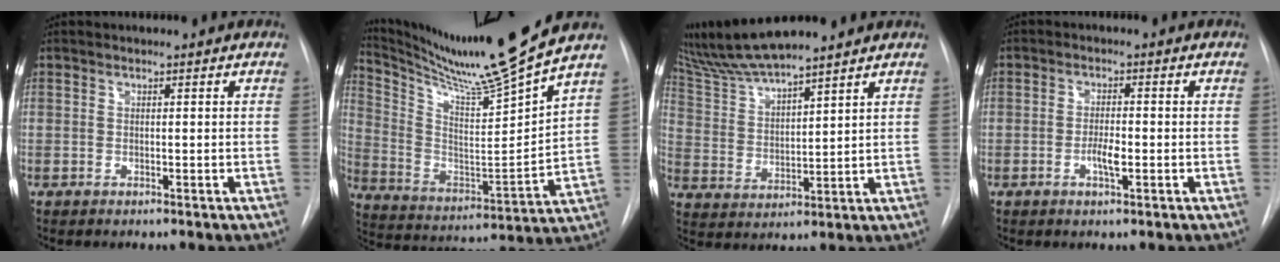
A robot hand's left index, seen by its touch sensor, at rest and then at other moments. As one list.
[{"total": 18.5, "force": [15.8, -2.5, 9.4], "torque": [-0.173, -0.052, 0.263]}, {"total": 10.4, "force": [9.7, -0.1, 3.9], "torque": [-0.083, 0.021, 0.189]}, {"total": 2.7, "force": [-0.9, 0.6, 2.5], "torque": [-0.046, 0.002, -0.015]}]